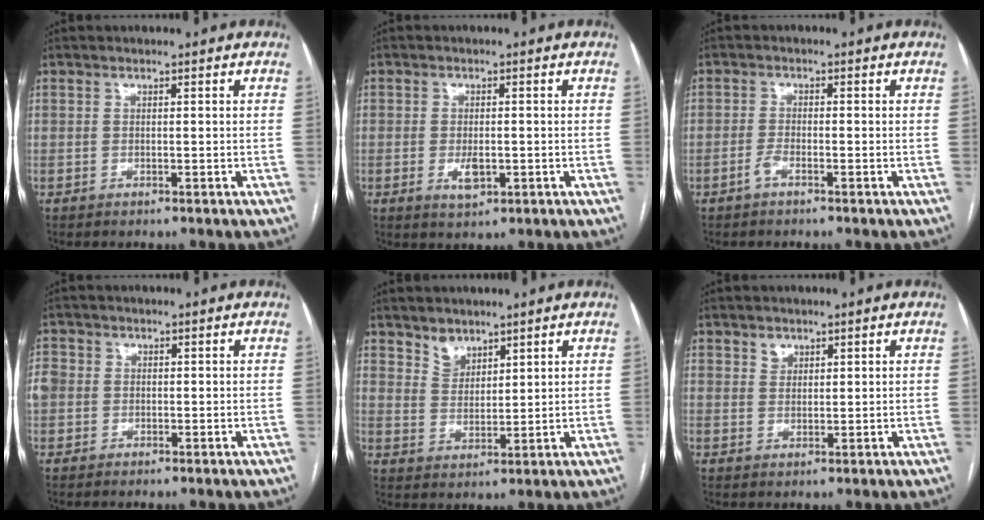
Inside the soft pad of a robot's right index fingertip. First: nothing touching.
{"total": 3.1, "force": [-0.9, 1.3, 2.7], "torque": [-0.051, -0.003, -0.009]}
{"total": 1.7, "force": [-1.2, 0.2, 1.2], "torque": [-0.028, 0.000, -0.025]}
{"total": 5.0, "force": [0.0, 4.6, 1.9], "torque": [-0.064, 0.022, 0.005]}
{"total": 3.9, "force": [3.1, 2.2, 0.8], "torque": [-0.014, -0.002, 0.063]}
{"total": 1.5, "force": [1.0, 1.0, 0.3], "torque": [-0.001, -0.002, 0.017]}